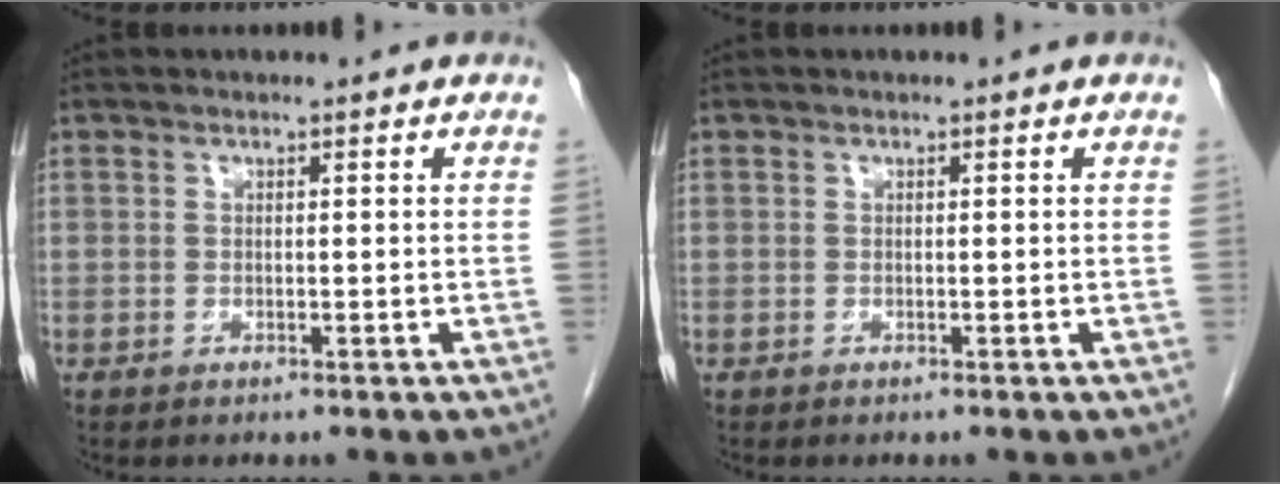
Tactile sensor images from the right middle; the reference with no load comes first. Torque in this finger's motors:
{"motor_torque": [0.31, -0.09, 0.03, 0.01]}